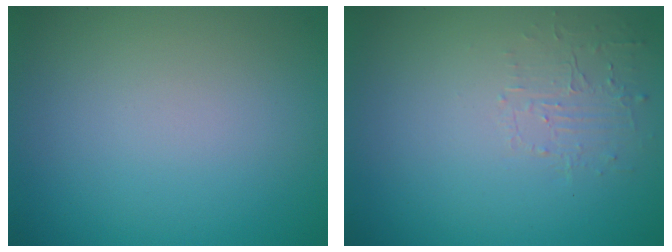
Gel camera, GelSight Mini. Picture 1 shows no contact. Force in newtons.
{"total": 1.5, "press": 0.1, "slide": 1.5}